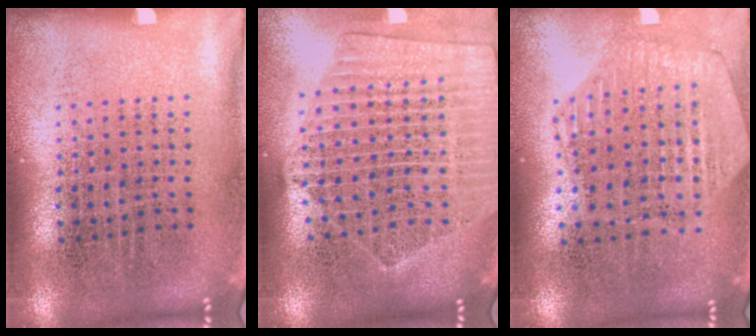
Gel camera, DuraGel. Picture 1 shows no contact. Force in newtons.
{"total": 2.2, "press": 1.9, "slide": 1.1}
{"total": 1.2, "press": 1.2, "slide": 0.2}